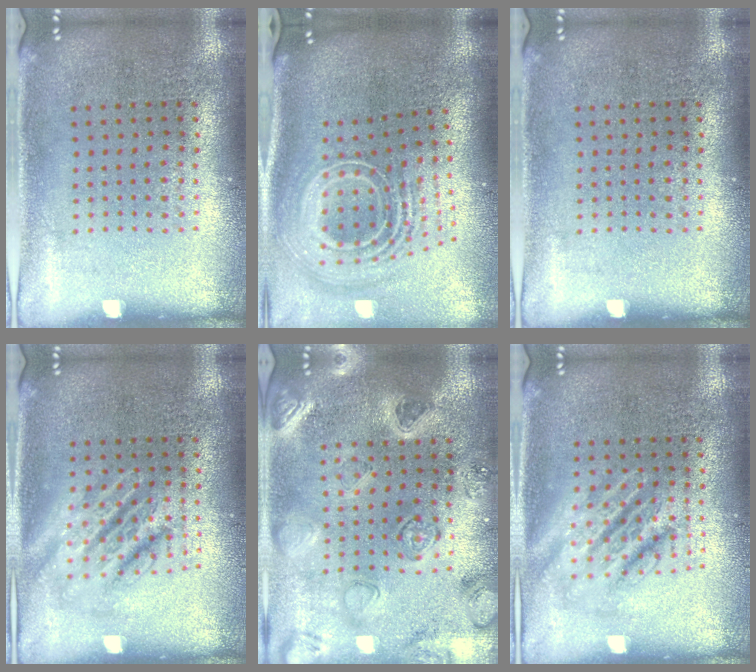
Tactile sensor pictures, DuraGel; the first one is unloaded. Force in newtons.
{"total": 3.1, "press": 2.0, "slide": 2.3}
{"total": 0.0}
{"total": 2.2, "press": 2.2, "slide": 0.3}
{"total": 2.3, "press": 2.2, "slide": 0.2}
{"total": 2.2, "press": 2.2, "slide": 0.3}